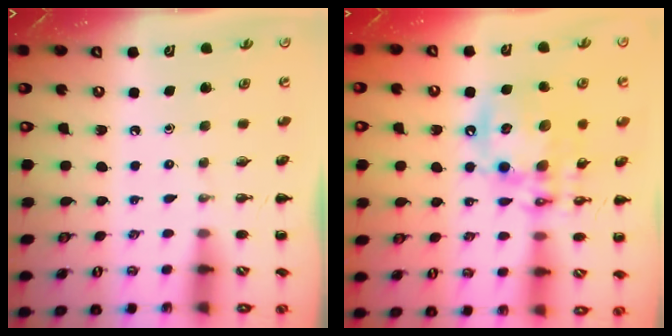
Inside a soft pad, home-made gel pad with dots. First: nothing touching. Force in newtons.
{"total": 16.7, "press": 16.4, "slide": 3.3}